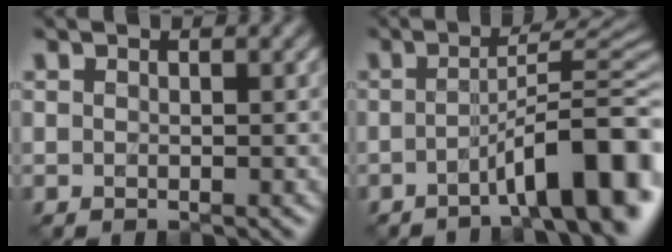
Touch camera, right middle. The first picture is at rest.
{"total": 8.6, "force": [-3.6, 1.5, 7.7], "torque": [-0.102, 0.019, -0.061]}